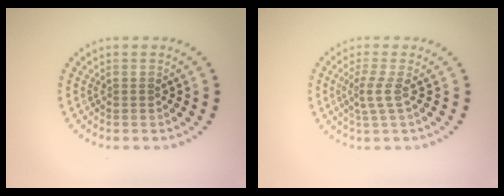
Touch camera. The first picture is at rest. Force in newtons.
{"total": 2.0, "press": 1.4, "slide": 1.5}